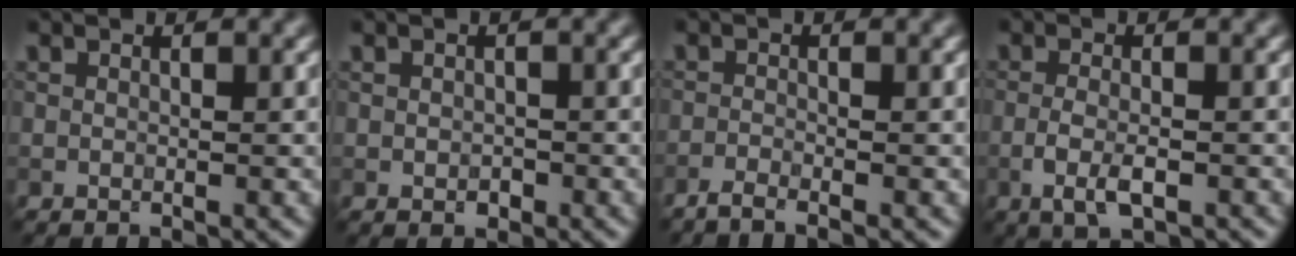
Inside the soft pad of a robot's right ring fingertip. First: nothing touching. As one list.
[{"total": 0.9, "force": [-0.2, 0.7, 0.4], "torque": [-0.007, 0.000, -0.005]}, {"total": 1.9, "force": [-1.5, 0.3, 1.1], "torque": [-0.024, -0.004, -0.040]}, {"total": 3.2, "force": [-1.4, 1.0, 2.6], "torque": [-0.062, -0.001, -0.031]}]